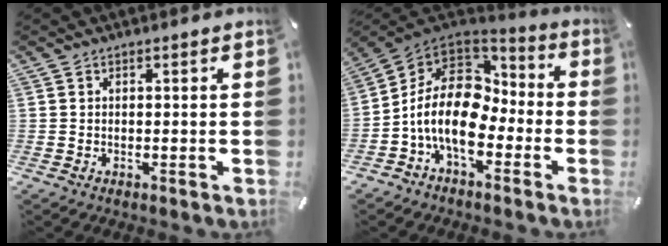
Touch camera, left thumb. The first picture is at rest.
{"total": 16.0, "force": [-4.3, 10.5, 11.3], "torque": [-0.241, 0.017, -0.074]}